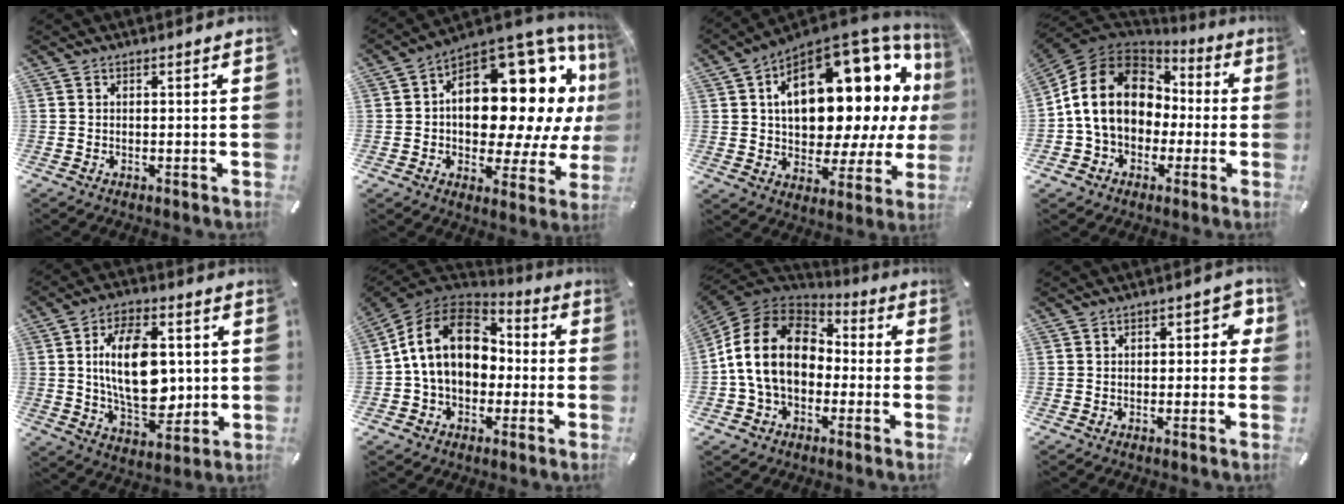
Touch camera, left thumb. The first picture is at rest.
{"total": 21.9, "force": [6.2, 12.4, 16.9], "torque": [-0.227, -0.070, 0.107]}
{"total": 23.7, "force": [7.9, 13.0, 18.2], "torque": [-0.251, -0.075, 0.134]}
{"total": 17.7, "force": [0.8, 14.7, 9.8], "torque": [-0.207, 0.013, 0.015]}
{"total": 17.2, "force": [1.5, 10.3, 13.7], "torque": [-0.263, 0.001, 0.021]}
{"total": 16.5, "force": [1.4, 13.0, 10.1], "torque": [-0.195, 0.016, 0.028]}
{"total": 17.2, "force": [-0.8, 13.7, 10.3], "torque": [-0.215, 0.022, -0.017]}
{"total": 5.1, "force": [0.3, 3.3, 3.9], "torque": [-0.044, 0.003, -0.004]}